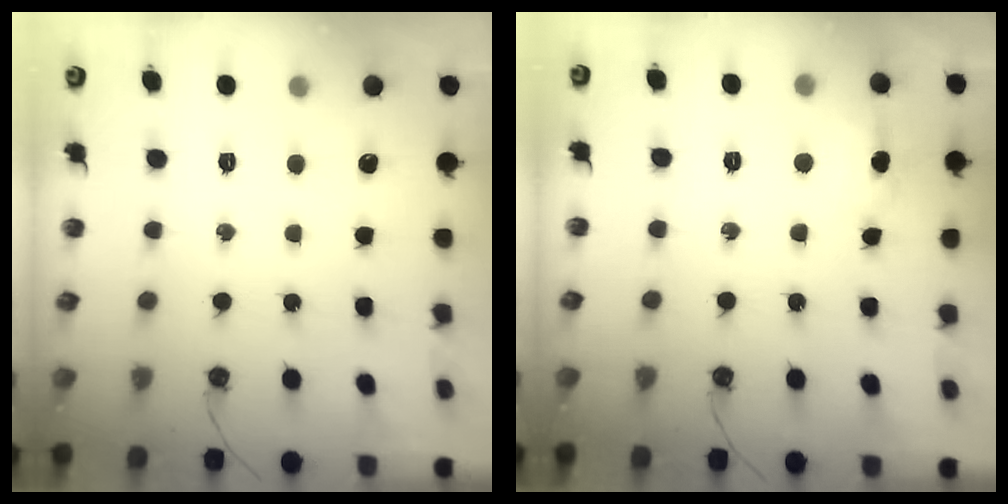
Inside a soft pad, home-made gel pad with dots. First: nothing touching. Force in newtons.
{"total": 6.7, "press": 6.6, "slide": 1.2}